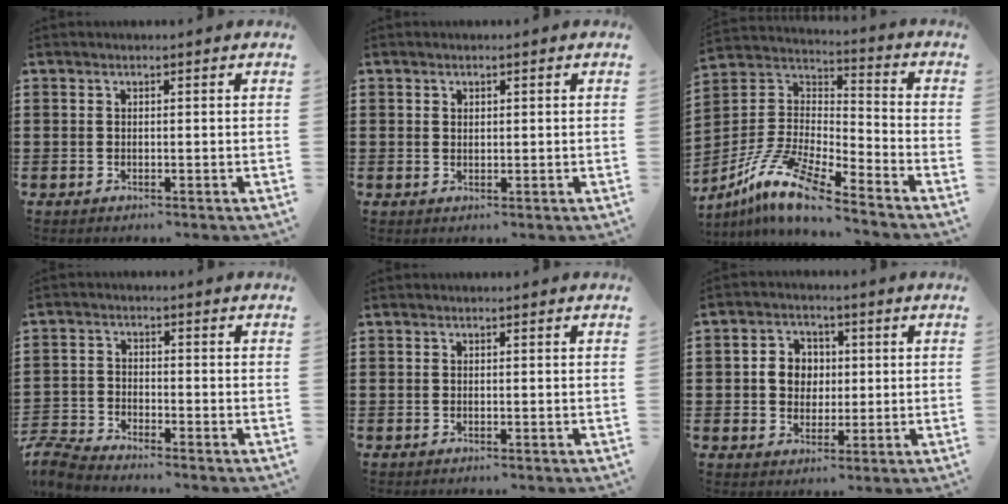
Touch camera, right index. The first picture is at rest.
{"total": 0.8, "force": [0.6, 0.5, 0.1], "torque": [-0.004, 0.002, 0.011]}
{"total": 11.7, "force": [-9.4, 1.7, 6.8], "torque": [-0.162, 0.005, -0.193]}
{"total": 4.0, "force": [-4.0, 0.2, 0.6], "torque": [-0.035, -0.010, -0.086]}
{"total": 0.0}
{"total": 5.3, "force": [0.3, 4.8, 2.2], "torque": [-0.059, 0.018, 0.002]}